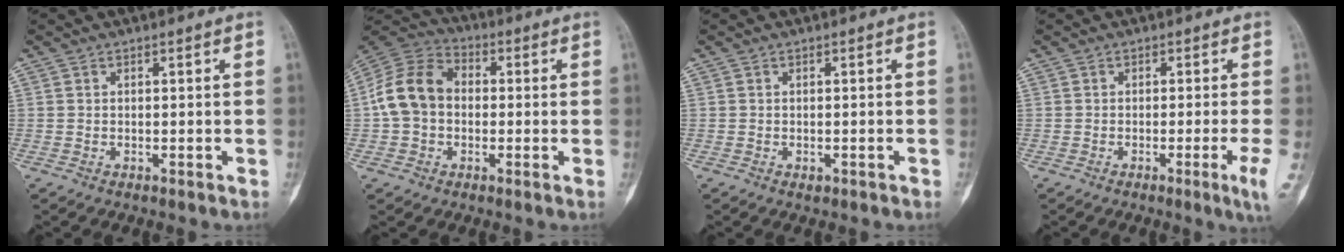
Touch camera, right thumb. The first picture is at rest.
{"total": 12.7, "force": [-0.2, 9.8, 8.0], "torque": [-0.139, 0.035, -0.016]}
{"total": 0.8, "force": [-0.4, 0.6, 0.4], "torque": [-0.004, 0.004, -0.001]}
{"total": 4.1, "force": [-1.4, -0.5, 3.8], "torque": [-0.053, -0.011, -0.025]}